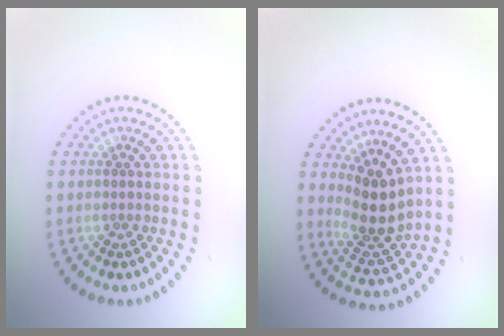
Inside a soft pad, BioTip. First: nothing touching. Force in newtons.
{"total": 3.8, "press": 3.0, "slide": 2.4}